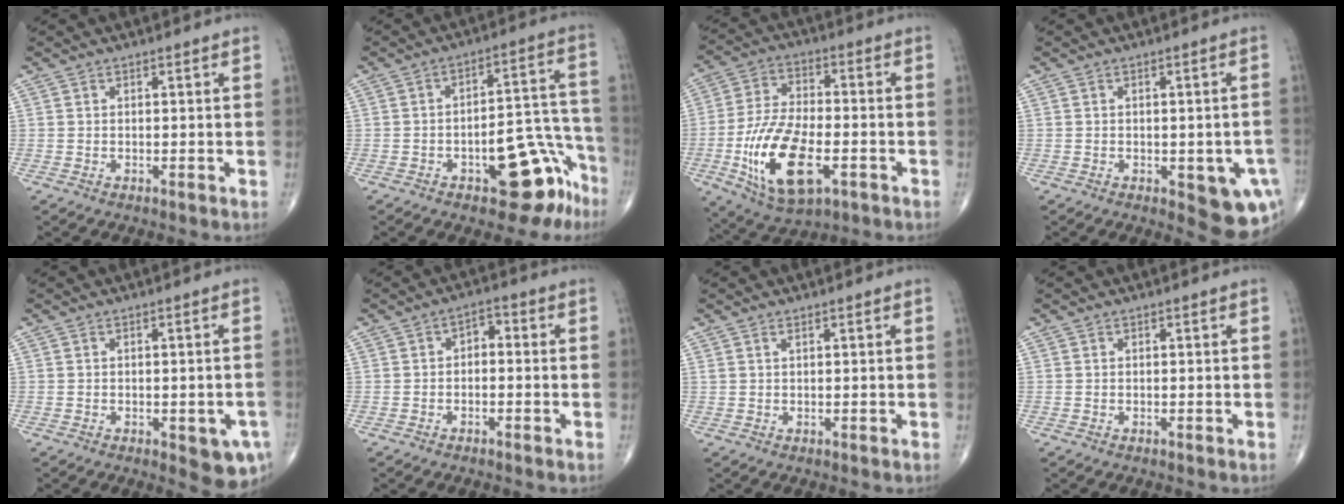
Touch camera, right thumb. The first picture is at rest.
{"total": 14.4, "force": [-7.9, 6.4, 10.2], "torque": [-0.077, 0.083, -0.099]}
{"total": 17.6, "force": [-5.4, 8.5, 14.4], "torque": [-0.275, 0.011, -0.091]}
{"total": 9.9, "force": [-3.1, 4.3, 8.4], "torque": [-0.069, -0.001, -0.027]}
{"total": 6.6, "force": [-2.4, 2.7, 5.5], "torque": [-0.046, -0.001, -0.022]}
{"total": 2.9, "force": [-0.3, 1.9, 2.2], "torque": [-0.020, 0.018, -0.016]}
{"total": 0.7, "force": [0.5, 0.1, 0.4], "torque": [-0.011, 0.005, 0.011]}
{"total": 0.0}